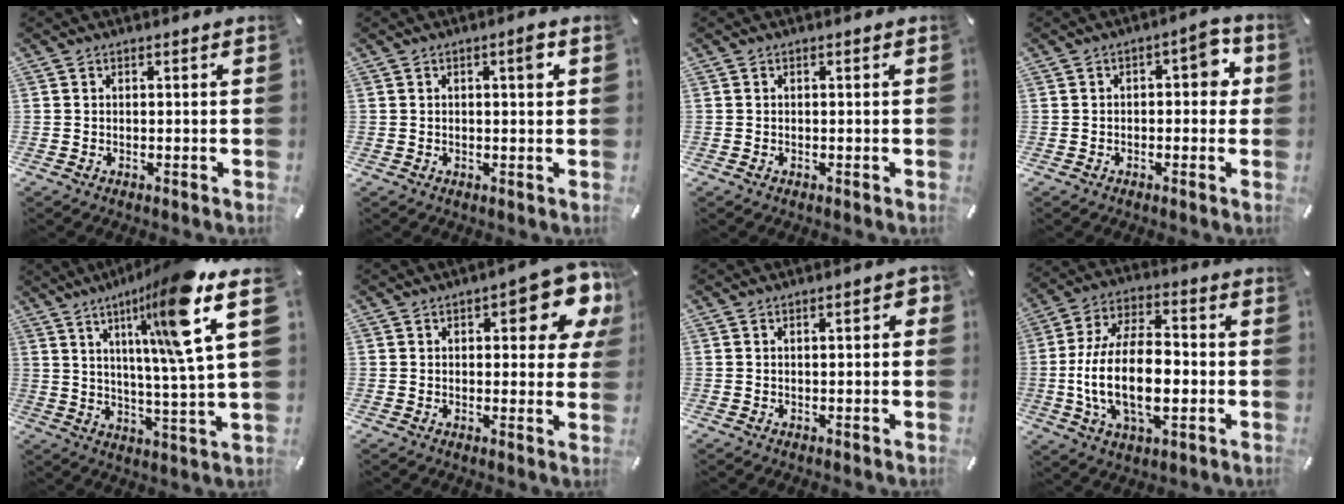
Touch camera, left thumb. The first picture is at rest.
{"total": 3.3, "force": [1.1, 0.8, 3.0], "torque": [-0.037, -0.003, 0.009]}
{"total": 0.6, "force": [-0.1, 0.1, 0.5], "torque": [-0.010, -0.002, -0.002]}
{"total": 5.9, "force": [0.2, 3.2, 5.0], "torque": [-0.063, 0.005, -0.006]}
{"total": 20.6, "force": [10.3, 1.6, 17.7], "torque": [-0.272, -0.051, 0.136]}
{"total": 12.6, "force": [5.4, 5.0, 10.3], "torque": [-0.123, -0.035, 0.088]}
{"total": 2.9, "force": [0.2, 1.1, 2.7], "torque": [-0.041, 0.004, 0.000]}
{"total": 18.0, "force": [-3.4, 9.9, 14.6], "torque": [-0.293, 0.005, -0.060]}